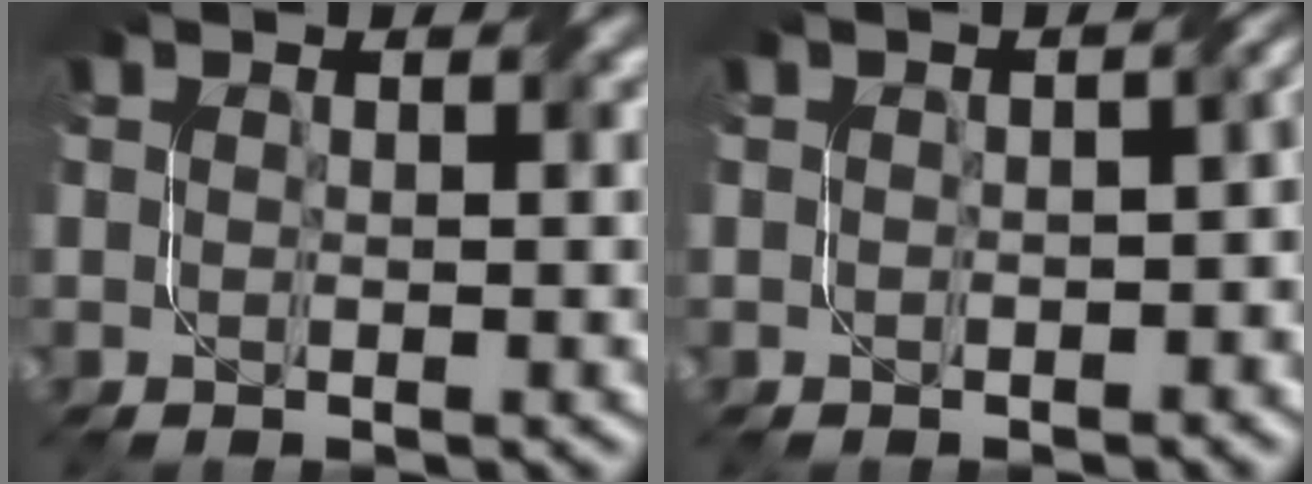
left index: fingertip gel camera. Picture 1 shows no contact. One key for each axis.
{"total": 3.8, "fx": -0.5, "fy": 2.2, "fz": 3.1, "tx": -0.015, "ty": -0.002, "tz": 0.003}